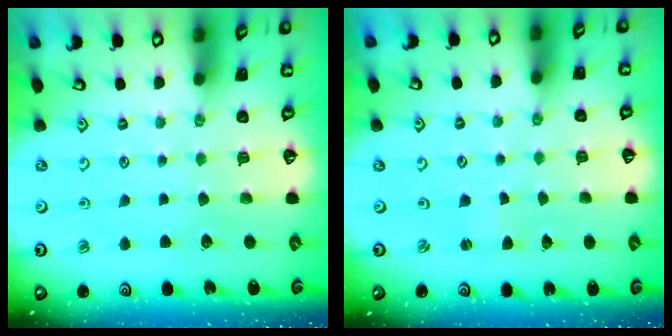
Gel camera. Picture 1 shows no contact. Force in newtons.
{"total": 0.9, "press": 0.9, "slide": 0.1}